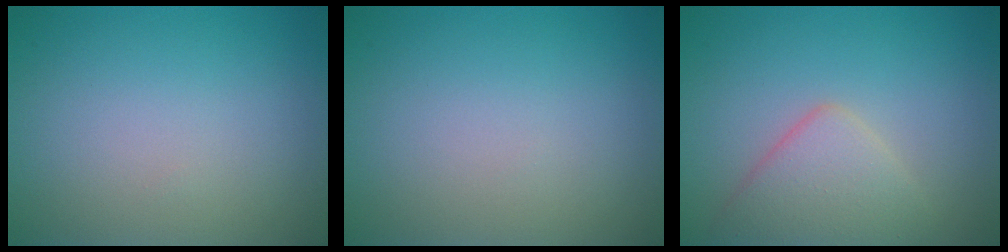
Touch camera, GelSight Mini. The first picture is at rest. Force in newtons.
{"total": 0.0}
{"total": 3.8, "press": 3.8, "slide": 0.2}